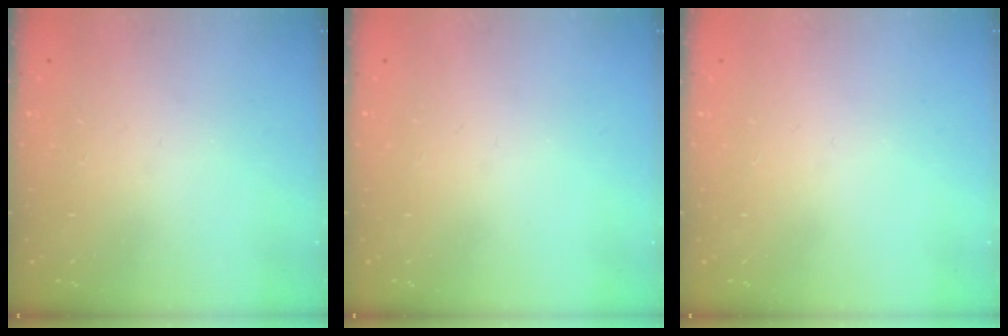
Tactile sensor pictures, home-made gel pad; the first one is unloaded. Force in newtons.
{"total": 0.0}
{"total": 0.0}